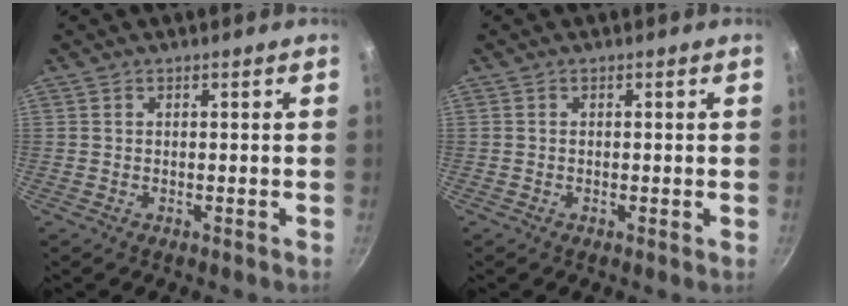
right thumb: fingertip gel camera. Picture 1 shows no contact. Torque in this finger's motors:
{"motor_torque": [2.64, 2.21, 0.41, -0.12, 0.07]}